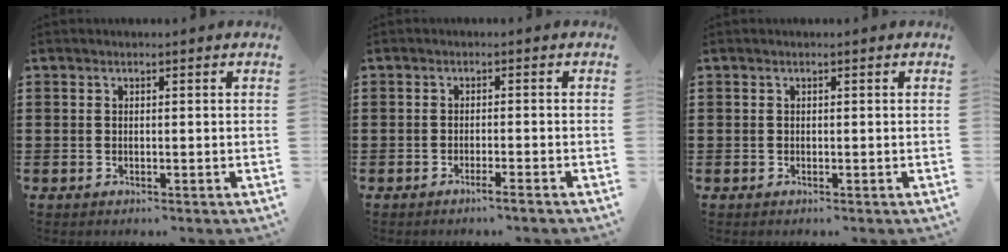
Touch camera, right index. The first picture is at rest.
{"total": 1.6, "force": [-1.3, -0.2, 0.9], "torque": [-0.016, -0.003, -0.024]}
{"total": 0.0}